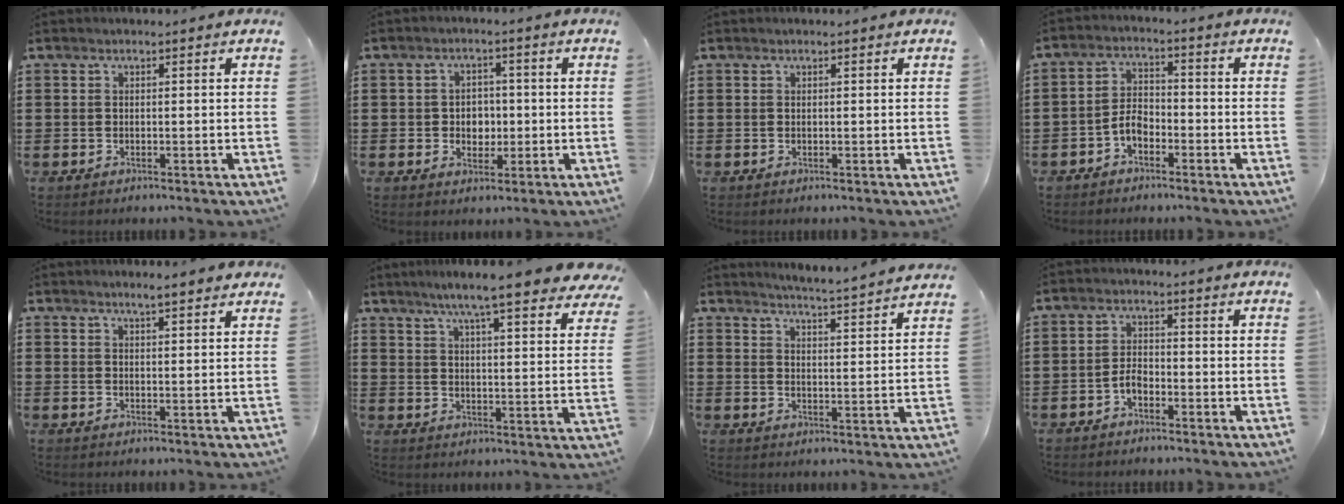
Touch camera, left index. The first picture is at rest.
{"total": 3.5, "force": [-0.3, 2.9, 2.0], "torque": [-0.040, 0.004, -0.012]}
{"total": 0.0}
{"total": 3.8, "force": [-2.4, 1.9, 2.3], "torque": [-0.057, 0.006, -0.052]}
{"total": 2.7, "force": [2.4, 0.2, 1.3], "torque": [-0.031, 0.003, 0.042]}
{"total": 8.2, "force": [6.9, 0.1, 4.4], "torque": [-0.093, -0.031, 0.114]}
{"total": 4.2, "force": [4.1, -1.1, 0.3], "torque": [-0.024, -0.034, 0.067]}
{"total": 2.7, "force": [-1.6, 1.2, 1.7], "torque": [-0.049, 0.001, -0.037]}